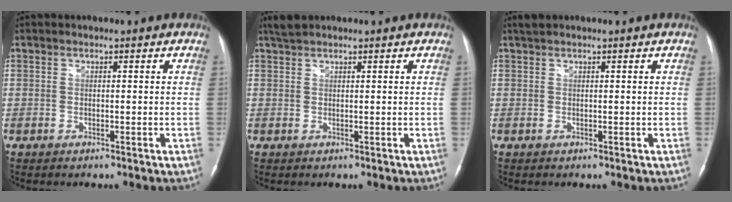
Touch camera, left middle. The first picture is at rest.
{"total": 1.8, "force": [1.7, 0.3, 0.6], "torque": [-0.015, 0.010, 0.035]}
{"total": 1.0, "force": [0.9, 0.2, 0.4], "torque": [-0.012, 0.011, 0.020]}